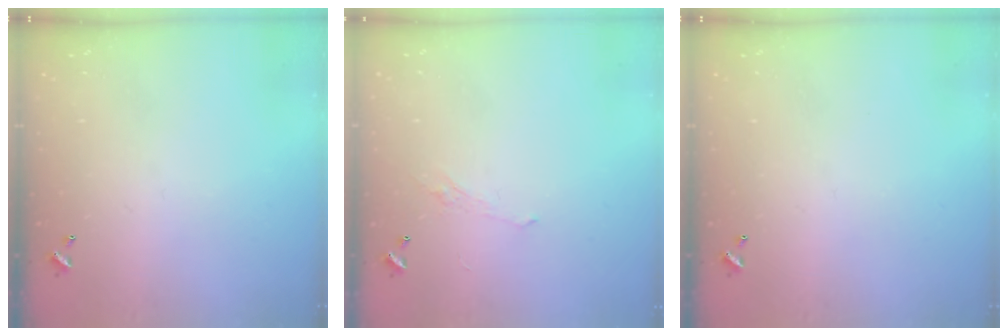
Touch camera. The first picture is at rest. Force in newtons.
{"total": 1.1, "press": 0.8, "slide": 0.7}
{"total": 0.0}